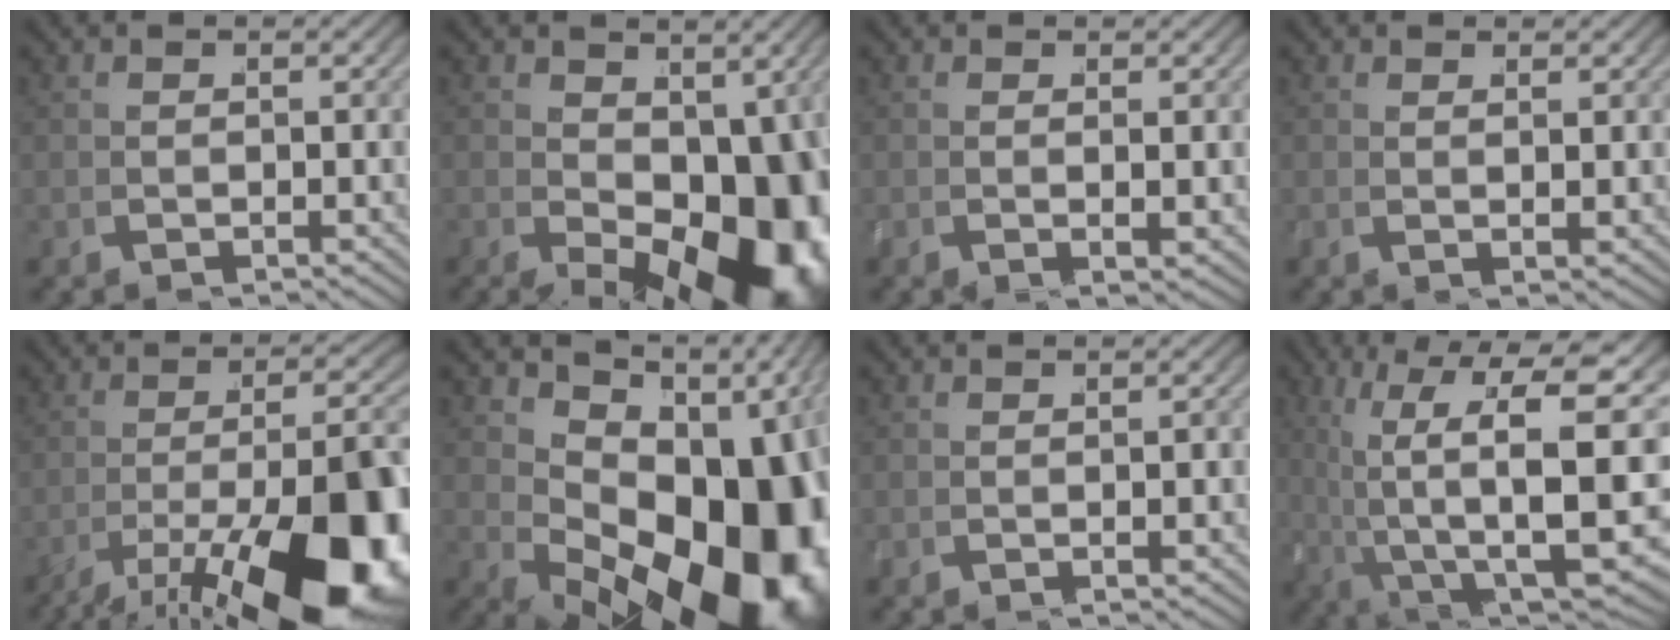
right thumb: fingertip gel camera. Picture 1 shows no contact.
{"total": 14.4, "force": [-2.9, 8.4, 11.3], "torque": [-0.173, -0.061, -0.011]}
{"total": 1.1, "force": [0.3, 0.5, 1.0], "torque": [-0.025, 0.000, 0.003]}
{"total": 1.2, "force": [0.8, 0.1, 0.9], "torque": [-0.022, 0.001, 0.014]}
{"total": 16.3, "force": [-5.1, 7.6, 13.5], "torque": [-0.217, -0.052, -0.040]}
{"total": 21.3, "force": [-1.4, 12.5, 17.1], "torque": [-0.258, -0.043, 0.010]}
{"total": 0.7, "force": [-0.1, 0.3, 0.6], "torque": [-0.011, 0.000, -0.002]}
{"total": 15.9, "force": [-1.2, 8.6, 13.3], "torque": [-0.228, -0.062, 0.014]}